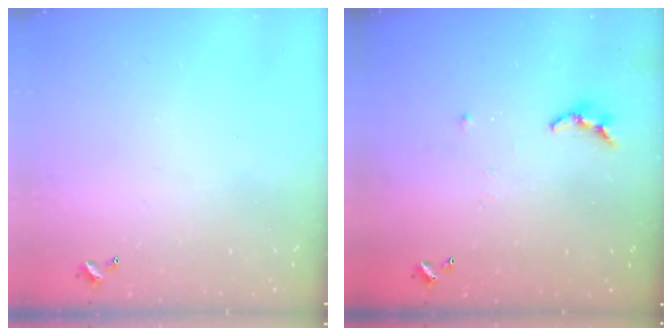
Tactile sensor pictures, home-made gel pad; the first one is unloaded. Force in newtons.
{"total": 5.8, "press": 5.8, "slide": 0.1}